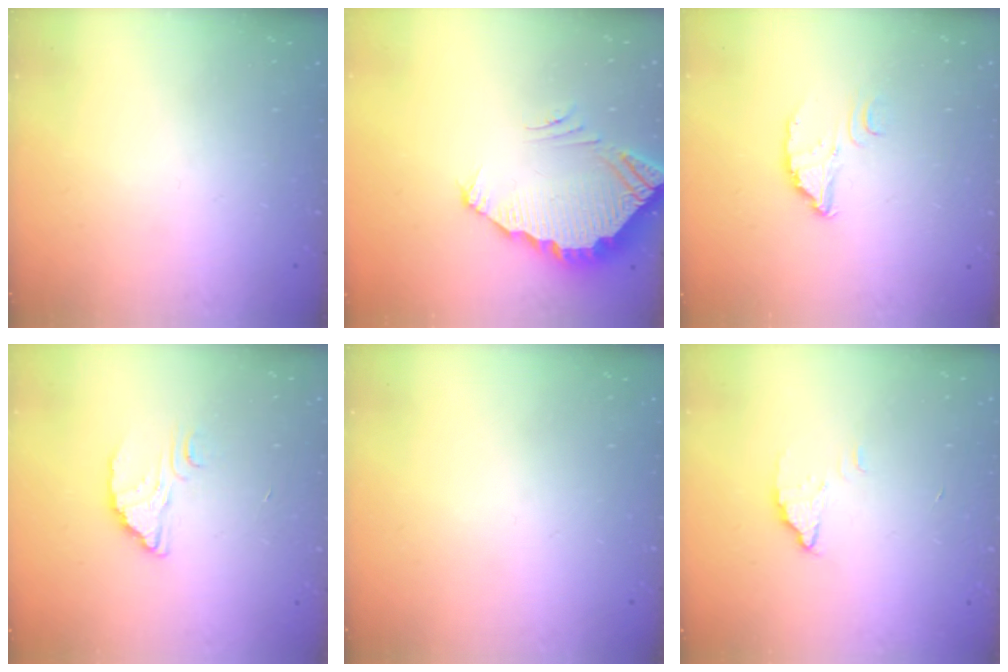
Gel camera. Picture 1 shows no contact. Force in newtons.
{"total": 3.7, "press": 3.7, "slide": 0.2}
{"total": 4.2, "press": 4.1, "slide": 0.2}
{"total": 2.7, "press": 2.7, "slide": 0.1}
{"total": 0.0}
{"total": 2.6, "press": 2.6, "slide": 0.2}